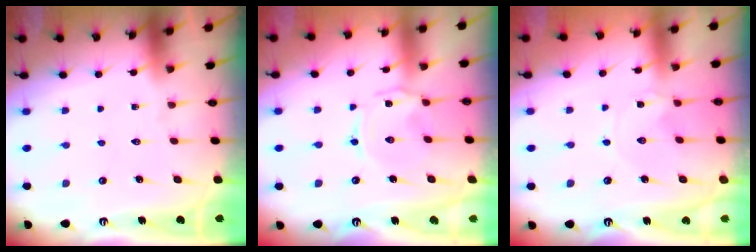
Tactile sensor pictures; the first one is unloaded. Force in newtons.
{"total": 1.4, "press": 1.3, "slide": 0.5}
{"total": 0.0}